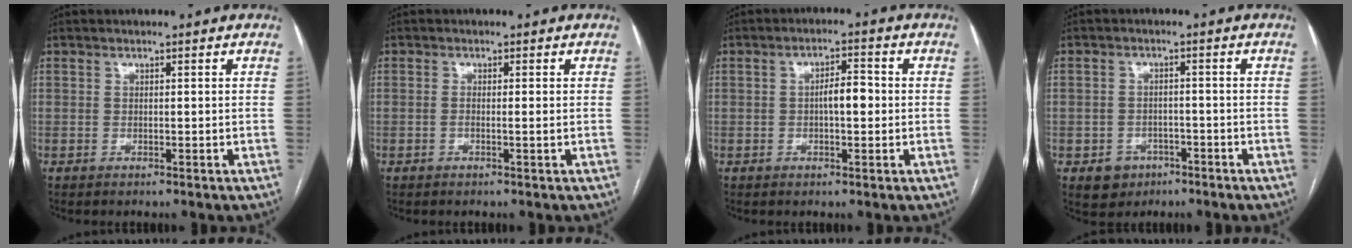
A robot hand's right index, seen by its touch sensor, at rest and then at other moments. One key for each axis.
{"total": 1.1, "fx": -0.1, "fy": 0.1, "fz": 1.1, "tx": -0.020, "ty": 0.001, "tz": 0.001}
{"total": 4.0, "fx": -0.3, "fy": 1.4, "fz": 3.7, "tx": -0.062, "ty": 0.011, "tz": -0.004}
{"total": 4.4, "fx": -2.2, "fy": 3.7, "fz": 0.9, "tx": -0.005, "ty": 0.011, "tz": -0.026}